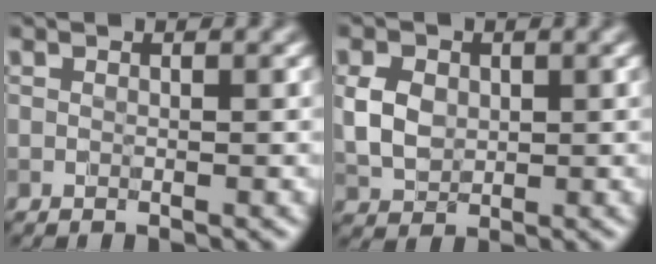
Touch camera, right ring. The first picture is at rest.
{"total": 3.1, "force": [0.5, 2.4, 1.8], "torque": [-0.042, -0.001, 0.007]}